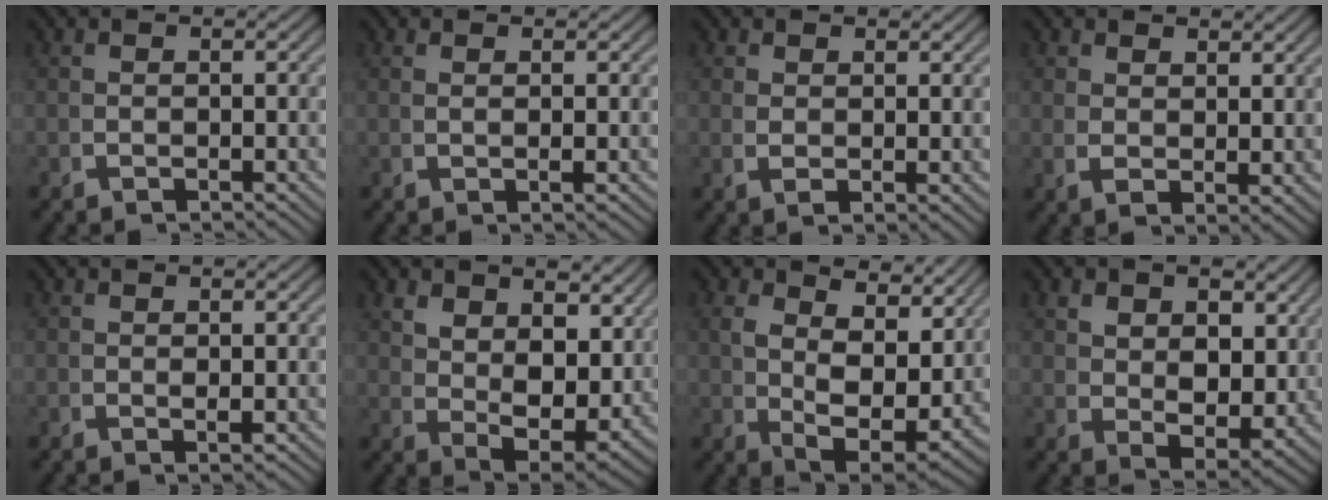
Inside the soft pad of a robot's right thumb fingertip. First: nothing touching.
{"total": 1.1, "force": [0.7, -0.3, 0.9], "torque": [-0.014, 0.003, 0.015]}
{"total": 1.4, "force": [1.0, 0.3, 0.9], "torque": [-0.014, -0.003, 0.025]}
{"total": 2.2, "force": [1.8, 0.5, 1.2], "torque": [-0.013, 0.001, 0.036]}
{"total": 1.0, "force": [0.1, 0.4, 0.9], "torque": [-0.018, 0.001, 0.004]}
{"total": 6.9, "force": [1.7, 4.0, 5.3], "torque": [-0.092, -0.030, 0.045]}
{"total": 7.8, "force": [1.6, 4.2, 6.3], "torque": [-0.117, -0.031, 0.041]}
{"total": 5.5, "force": [1.4, 3.7, 3.8], "torque": [-0.066, -0.027, 0.037]}